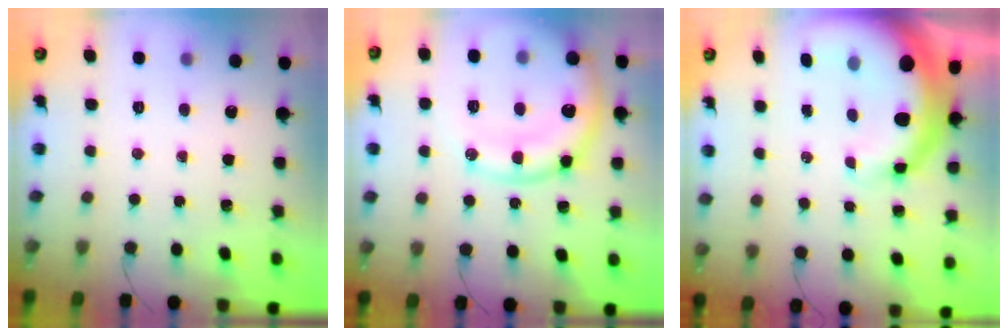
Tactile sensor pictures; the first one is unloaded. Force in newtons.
{"total": 17.0, "press": 16.9, "slide": 2.4}
{"total": 13.6, "press": 13.4, "slide": 2.6}